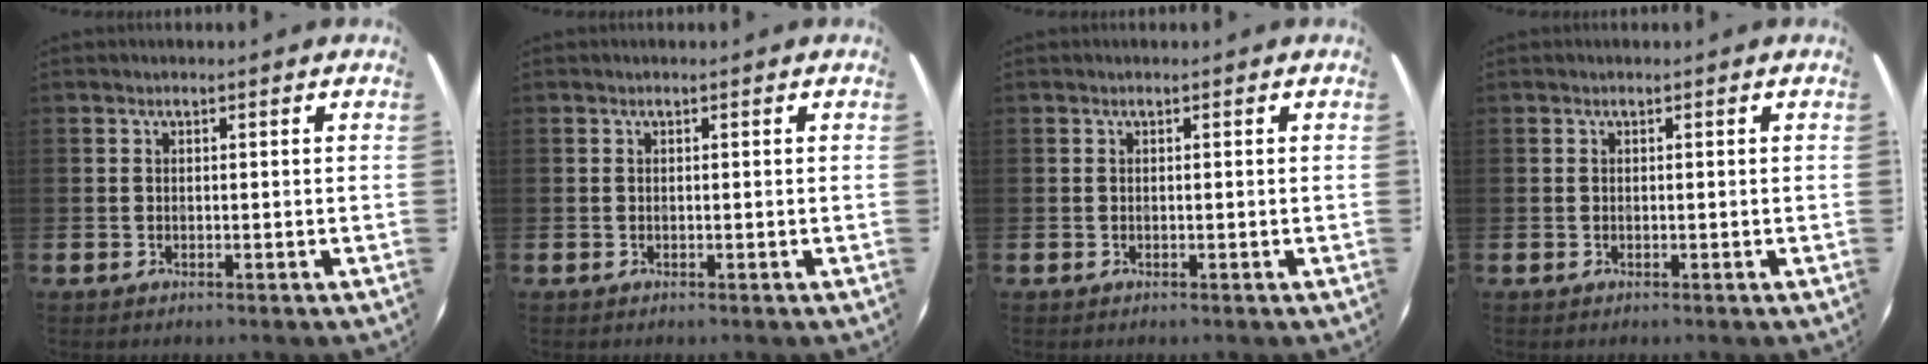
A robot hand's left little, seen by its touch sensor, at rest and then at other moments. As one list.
[{"total": 0.0}, {"total": 0.0}, {"total": 0.0}]